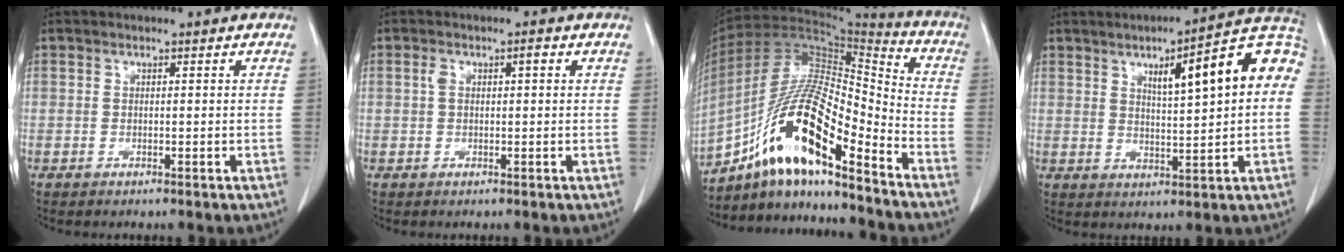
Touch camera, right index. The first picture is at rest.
{"total": 2.4, "force": [0.7, 1.0, 2.1], "torque": [-0.042, 0.018, 0.014]}
{"total": 17.7, "force": [-10.9, 3.0, 13.5], "torque": [-0.261, 0.014, -0.192]}
{"total": 13.5, "force": [3.4, 2.2, 12.9], "torque": [-0.175, 0.033, 0.043]}